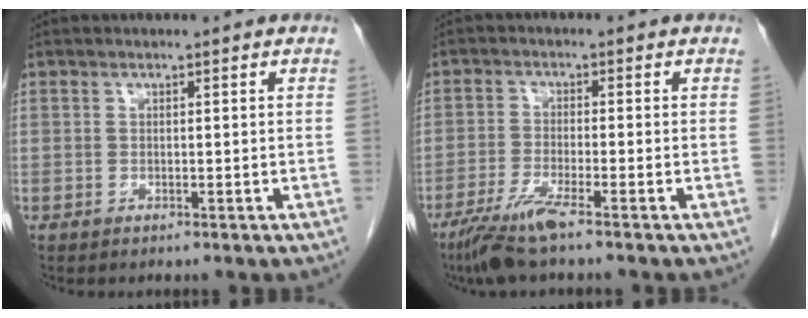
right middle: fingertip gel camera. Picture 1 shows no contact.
{"total": 5.9, "force": [-4.2, -0.2, 4.2], "torque": [-0.087, -0.019, -0.084]}